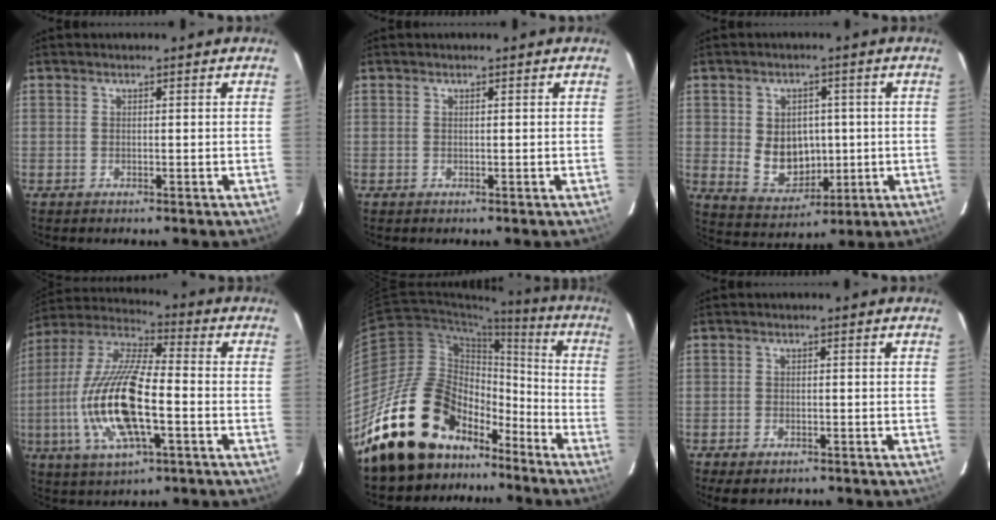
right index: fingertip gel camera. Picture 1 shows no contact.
{"total": 0.0}
{"total": 9.2, "force": [-0.2, 7.4, 5.4], "torque": [-0.112, 0.000, 0.020]}
{"total": 19.5, "force": [-4.4, 6.2, 17.9], "torque": [-0.366, -0.009, -0.089]}
{"total": 23.3, "force": [-16.0, 13.3, 10.6], "torque": [-0.210, 0.025, -0.252]}
{"total": 3.1, "force": [-2.0, 1.8, 1.6], "torque": [-0.035, -0.009, -0.032]}